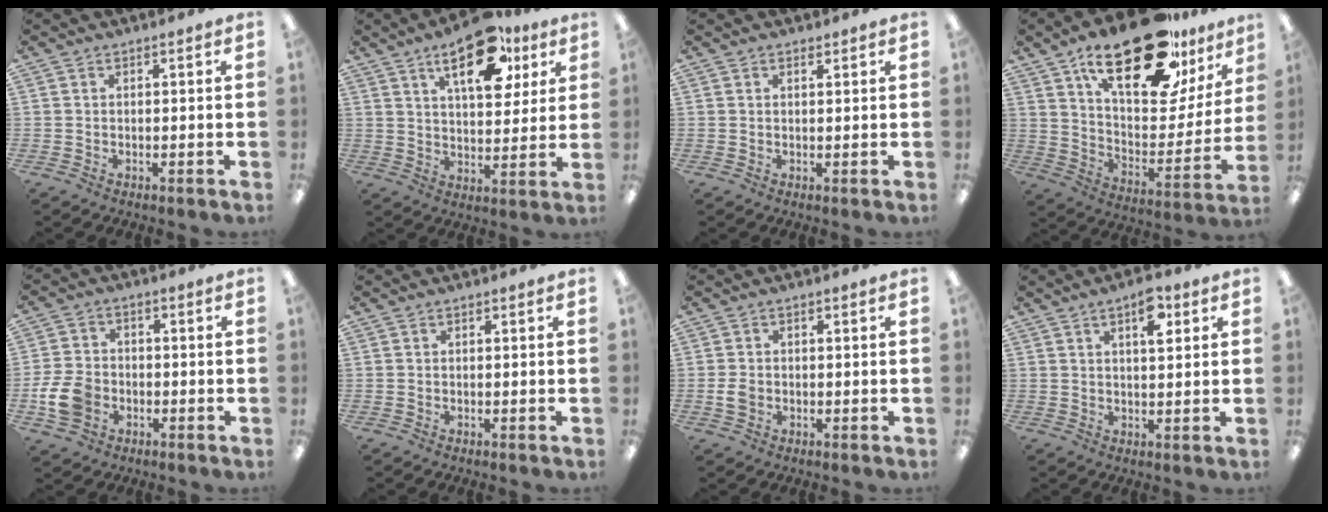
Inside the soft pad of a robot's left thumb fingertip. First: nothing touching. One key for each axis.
{"total": 16.9, "fx": 9.7, "fy": 8.0, "fz": 11.4, "tx": -0.151, "ty": -0.038, "tz": 0.155}
{"total": 1.0, "fx": 0.8, "fy": 0.4, "fz": 0.4, "tx": -0.009, "ty": 0.000, "tz": 0.015}
{"total": 26.9, "fx": 18.5, "fy": 10.4, "fz": 16.5, "tx": -0.248, "ty": -0.109, "tz": 0.308}
{"total": 8.9, "fx": -2.8, "fy": 6.6, "fz": 5.3, "tx": -0.115, "ty": 0.017, "tz": -0.049}
{"total": 0.0}
{"total": 3.0, "fx": -0.6, "fy": 2.4, "fz": 1.7, "tx": -0.029, "ty": 0.005, "tz": -0.011}
{"total": 6.4, "fx": 3.4, "fy": 2.6, "fz": 4.8, "tx": -0.071, "ty": -0.006, "tz": 0.052}